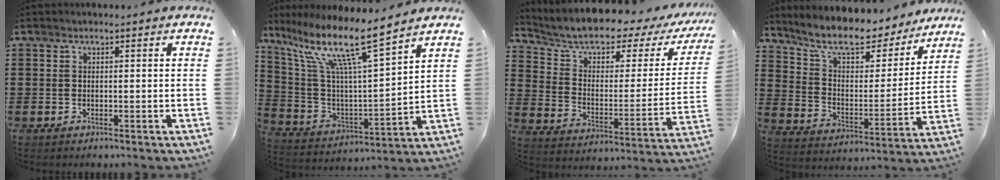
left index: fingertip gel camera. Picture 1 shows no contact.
{"total": 12.9, "force": [8.9, 1.4, 9.3], "torque": [-0.214, -0.054, 0.141]}
{"total": 6.2, "force": [4.9, 2.2, 3.1], "torque": [-0.087, -0.038, 0.080]}
{"total": 9.3, "force": [8.2, 1.8, 4.1], "torque": [-0.109, -0.054, 0.139]}